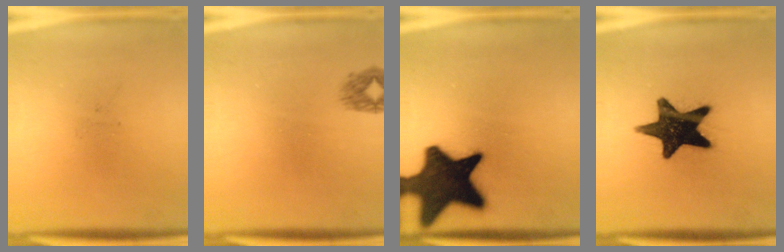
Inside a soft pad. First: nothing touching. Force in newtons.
{"total": 1.3}
{"total": 19.4}
{"total": 16.6}